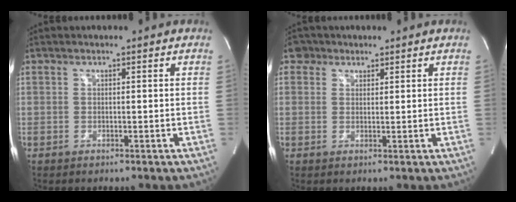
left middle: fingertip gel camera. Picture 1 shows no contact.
{"total": 2.7, "force": [1.6, 2.2, 0.3], "torque": [0.002, 0.009, 0.022]}